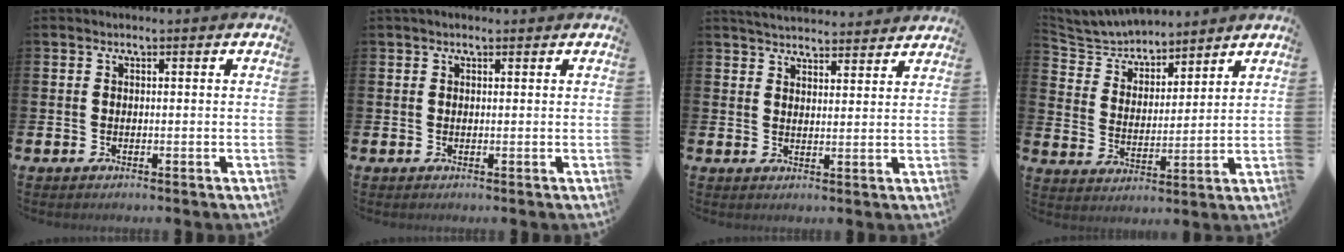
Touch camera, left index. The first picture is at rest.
{"total": 0.8, "force": [0.6, 0.3, 0.3], "torque": [0.003, 0.001, 0.008]}
{"total": 4.4, "force": [4.3, 0.5, 0.3], "torque": [-0.013, -0.024, 0.078]}
{"total": 5.8, "force": [5.6, 1.3, 0.4], "torque": [-0.043, -0.036, 0.098]}